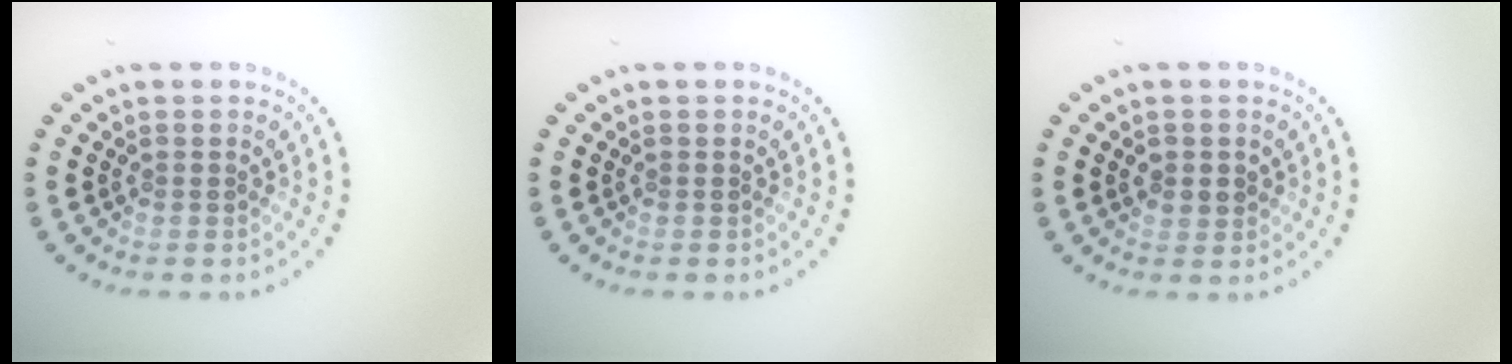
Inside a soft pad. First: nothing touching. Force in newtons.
{"total": 0.0}
{"total": 1.6, "press": 1.5, "slide": 0.4}